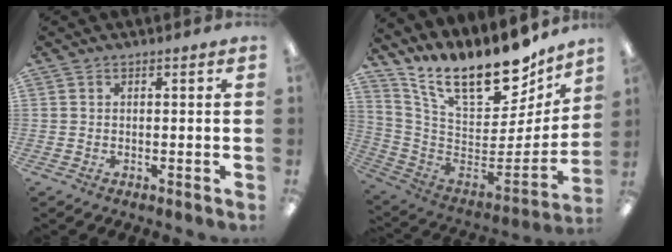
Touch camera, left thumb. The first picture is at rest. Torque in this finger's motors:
{"motor_torque": [0.31, 0.22, 1.02, -1.76, 0.08]}